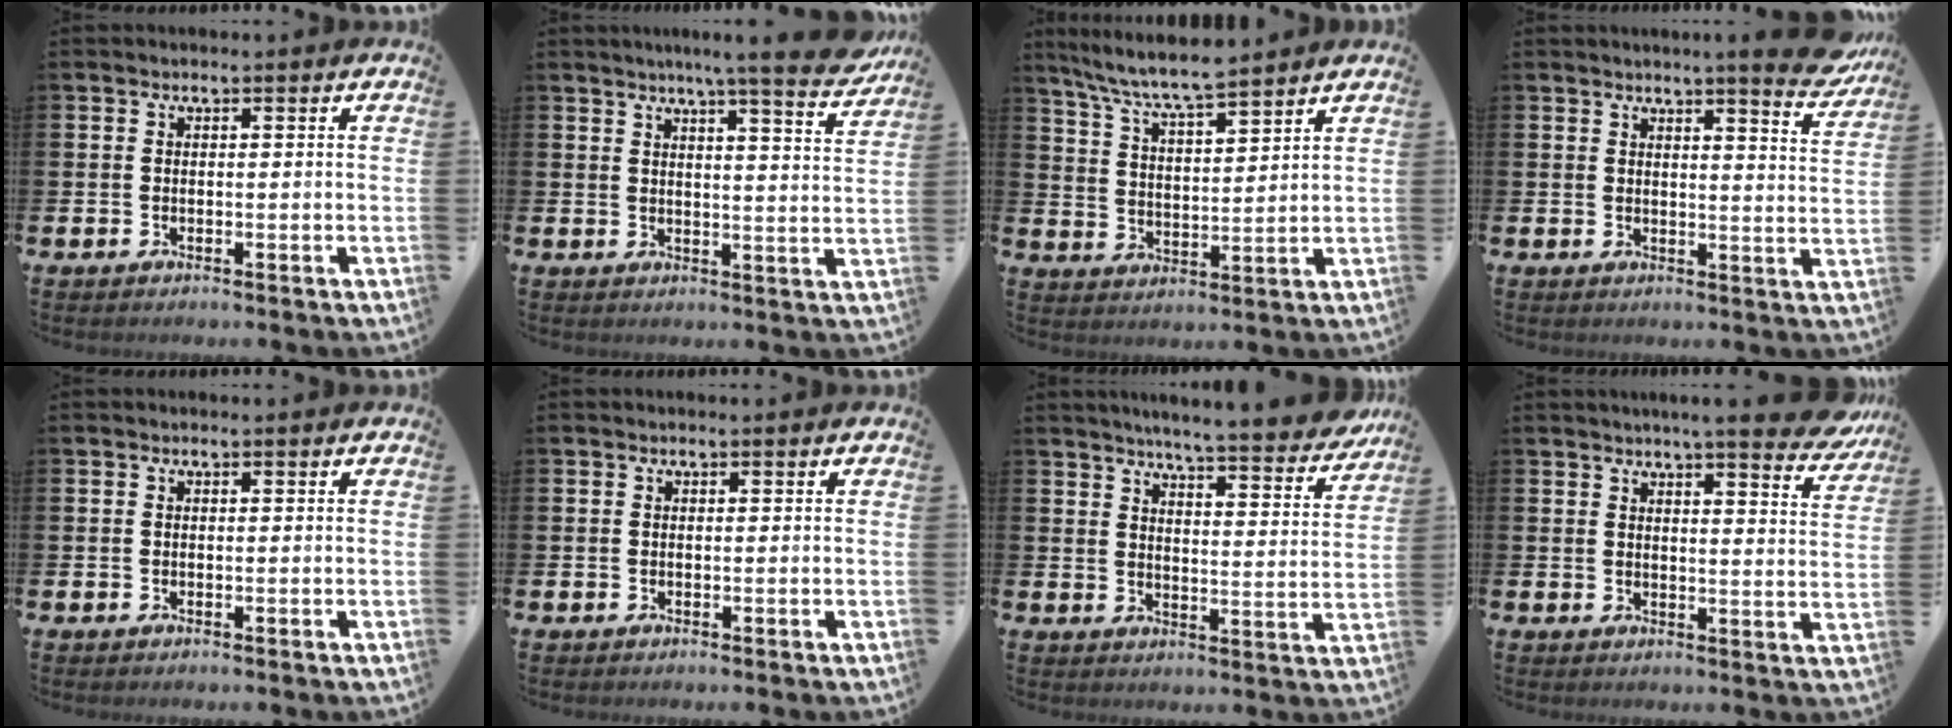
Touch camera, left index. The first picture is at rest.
{"total": 6.9, "force": [6.1, -0.6, 3.1], "torque": [-0.046, -0.040, 0.099]}
{"total": 7.3, "force": [6.8, 0.5, 2.6], "torque": [-0.076, -0.036, 0.120]}
{"total": 5.9, "force": [5.3, -0.2, 2.6], "torque": [-0.034, -0.032, 0.087]}
{"total": 0.0}
{"total": 0.0}
{"total": 6.1, "force": [5.8, -0.3, 1.8], "torque": [-0.043, -0.045, 0.095]}
{"total": 6.6, "force": [5.9, 0.0, 2.9], "torque": [-0.041, -0.033, 0.098]}